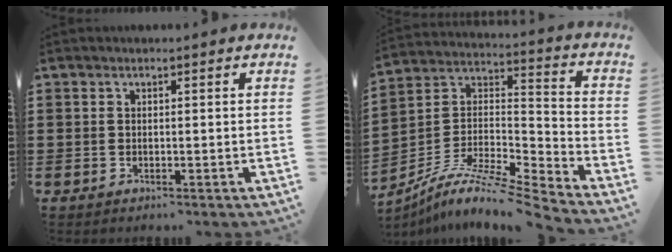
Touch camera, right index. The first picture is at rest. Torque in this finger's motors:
{"motor_torque": [0.75, 1.39, -0.66, -0.12]}